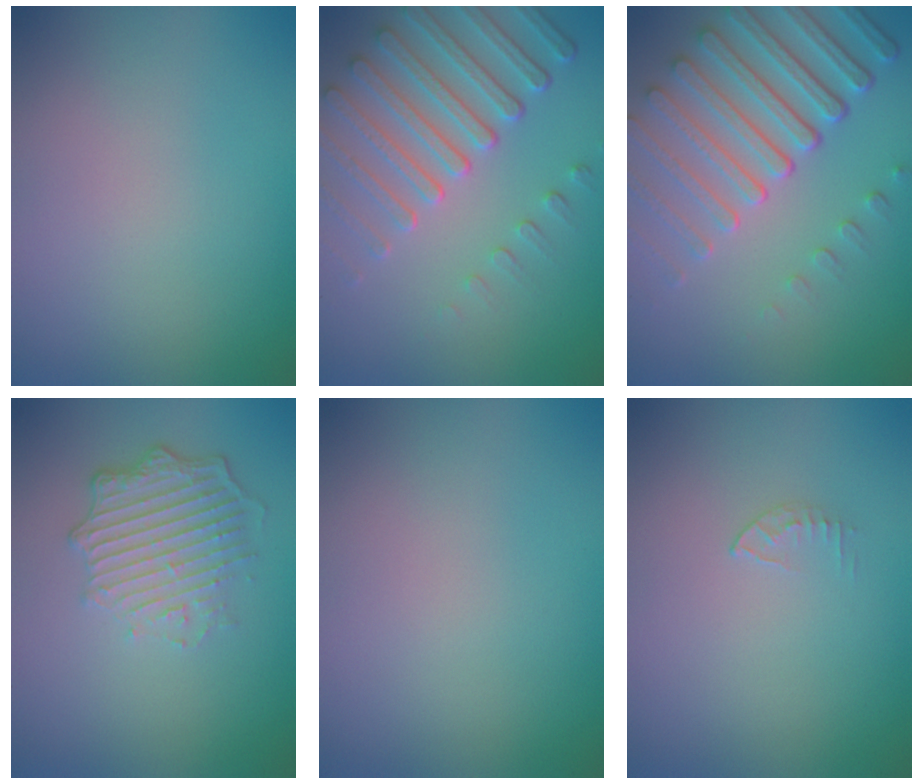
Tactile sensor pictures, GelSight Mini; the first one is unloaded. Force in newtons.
{"total": 6.4, "press": 5.2, "slide": 3.8}
{"total": 7.9, "press": 5.8, "slide": 5.4}
{"total": 4.9, "press": 3.6, "slide": 3.4}
{"total": 0.0}
{"total": 0.6, "press": 0.4, "slide": 0.4}